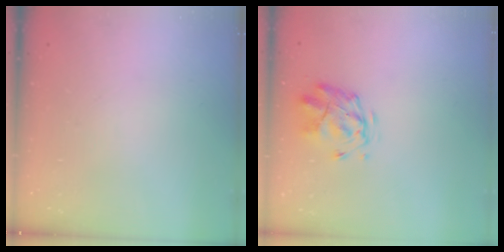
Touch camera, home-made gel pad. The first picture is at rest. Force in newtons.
{"total": 2.9, "press": 2.5, "slide": 1.4}